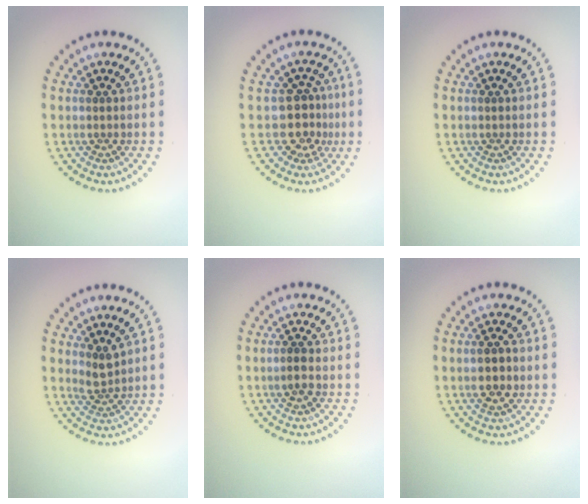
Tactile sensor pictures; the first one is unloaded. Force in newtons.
{"total": 2.8, "press": 2.1, "slide": 1.9}
{"total": 0.0}
{"total": 1.8, "press": 1.3, "slide": 1.3}
{"total": 1.1, "press": 1.0, "slide": 0.4}
{"total": 2.0, "press": 2.0, "slide": 0.2}